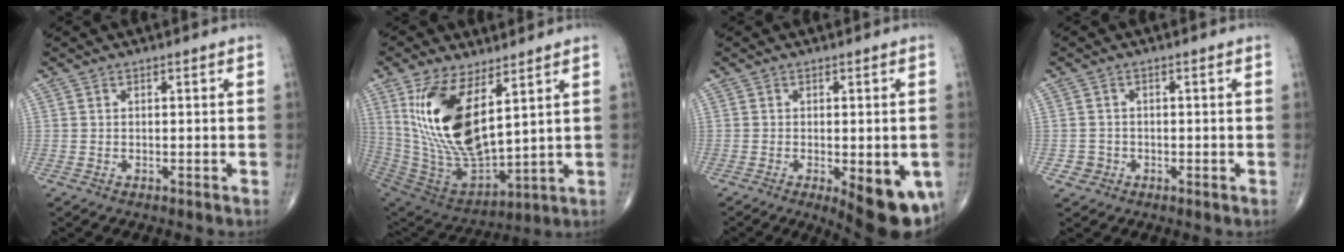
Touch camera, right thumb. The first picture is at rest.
{"total": 19.8, "force": [7.1, 8.6, 16.4], "torque": [-0.316, -0.038, 0.156]}
{"total": 12.3, "force": [-4.3, 4.5, 10.6], "torque": [-0.112, -0.010, -0.045]}
{"total": 1.9, "force": [-0.7, 1.7, 0.0], "torque": [0.010, 0.008, -0.014]}